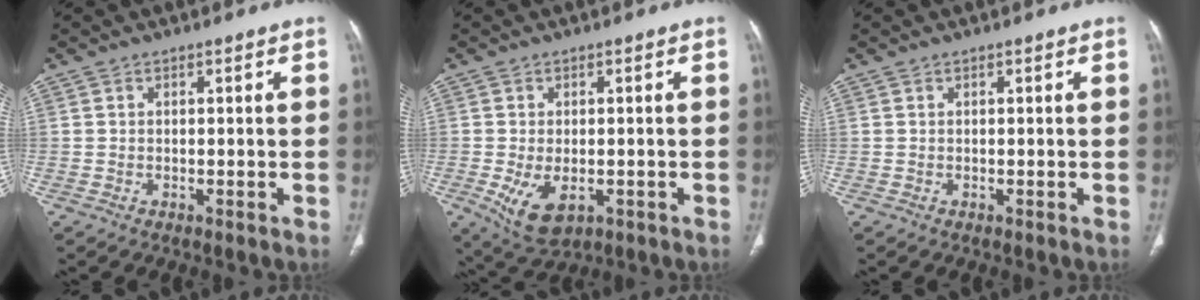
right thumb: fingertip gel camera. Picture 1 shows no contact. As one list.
[{"total": 7.6, "force": [-2.3, 4.3, 5.8], "torque": [-0.104, -0.007, -0.025]}, {"total": 0.0}]